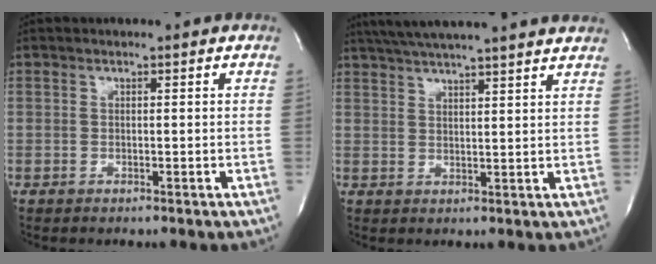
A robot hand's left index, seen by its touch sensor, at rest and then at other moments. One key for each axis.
{"total": 18.0, "fx": 15.9, "fy": 0.2, "fz": 8.5, "tx": -0.149, "ty": 0.026, "tz": 0.215}